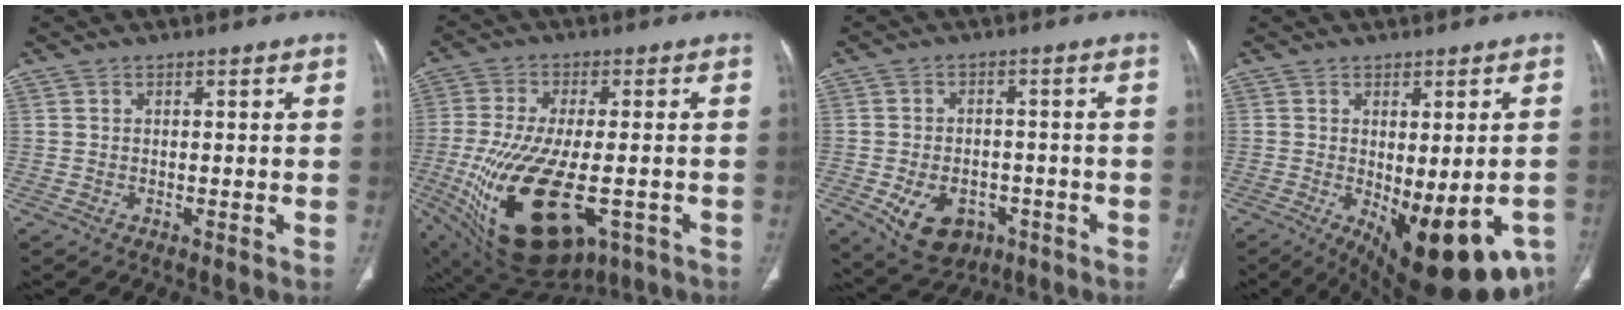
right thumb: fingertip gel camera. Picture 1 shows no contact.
{"total": 23.3, "force": [-7.4, 10.8, 19.2], "torque": [-0.414, -0.028, -0.102]}
{"total": 10.5, "force": [-4.2, 7.4, 6.1], "torque": [-0.086, 0.019, -0.050]}
{"total": 18.0, "force": [-7.2, 7.3, 14.8], "torque": [-0.162, -0.010, -0.083]}